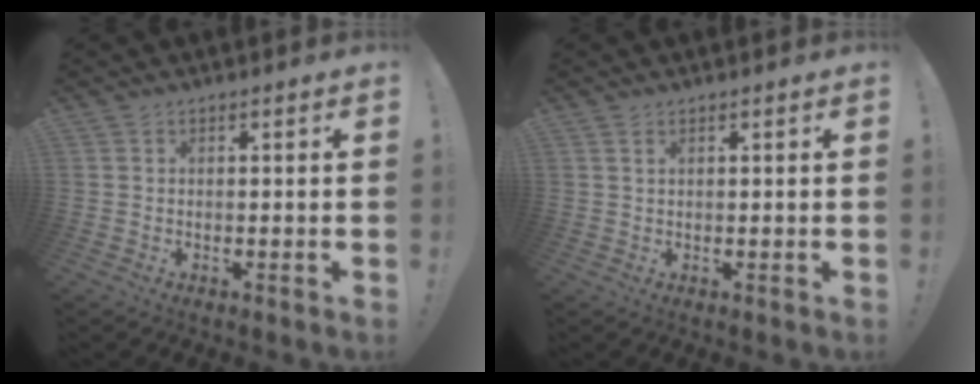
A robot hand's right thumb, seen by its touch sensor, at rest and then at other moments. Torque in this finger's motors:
{"motor_torque": [-0.02, -0.15, -0.08, 0.19, 0.07]}